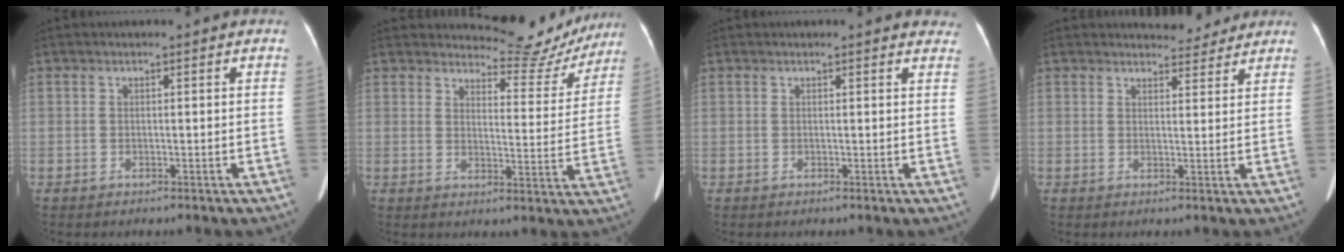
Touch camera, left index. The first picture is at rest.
{"total": 10.9, "force": [10.6, 2.4, 0.4], "torque": [0.007, -0.027, 0.118]}
{"total": 8.4, "force": [7.8, 2.2, 2.1], "torque": [0.000, 0.012, 0.067]}
{"total": 5.4, "force": [5.2, 1.5, 0.7], "torque": [-0.002, 0.003, 0.060]}